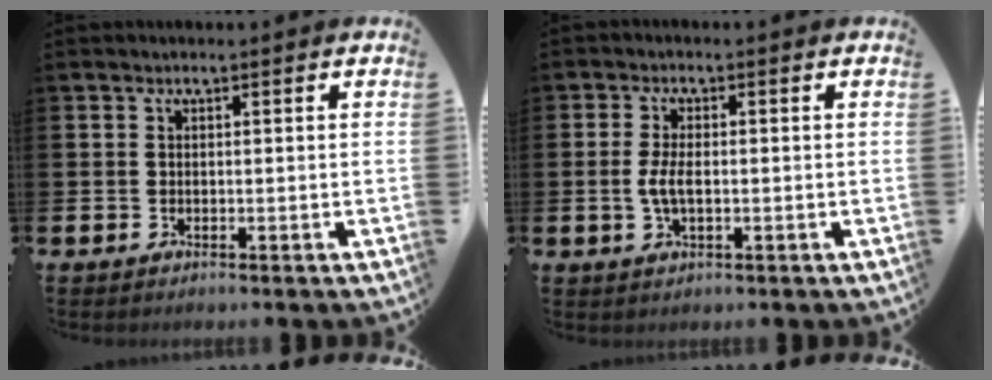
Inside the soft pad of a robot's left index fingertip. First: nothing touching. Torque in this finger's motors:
{"motor_torque": [0.22, 0.06, 0.10, 0.08]}